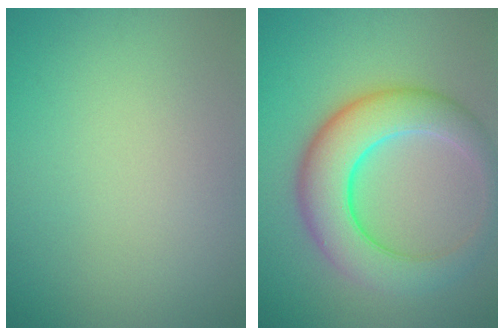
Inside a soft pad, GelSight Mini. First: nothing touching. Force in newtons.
{"total": 8.1, "press": 8.1, "slide": 0.2}